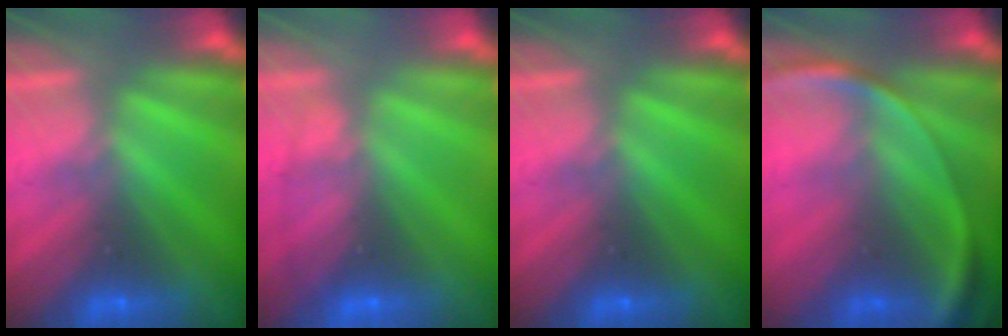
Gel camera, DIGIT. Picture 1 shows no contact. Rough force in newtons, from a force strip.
{"total": 1.6}
{"total": 0.0}
{"total": 2.8}